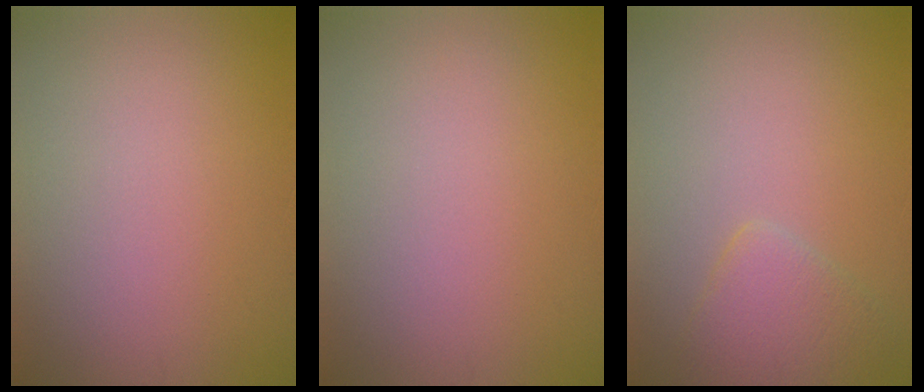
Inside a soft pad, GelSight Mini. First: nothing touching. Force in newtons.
{"total": 0.0}
{"total": 2.7, "press": 2.7, "slide": 0.3}